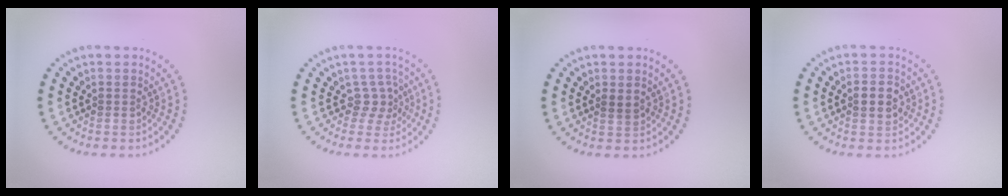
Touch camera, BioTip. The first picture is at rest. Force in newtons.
{"total": 2.1, "press": 1.5, "slide": 1.5}
{"total": 0.8, "press": 0.8, "slide": 0.3}
{"total": 2.6, "press": 2.6, "slide": 0.0}